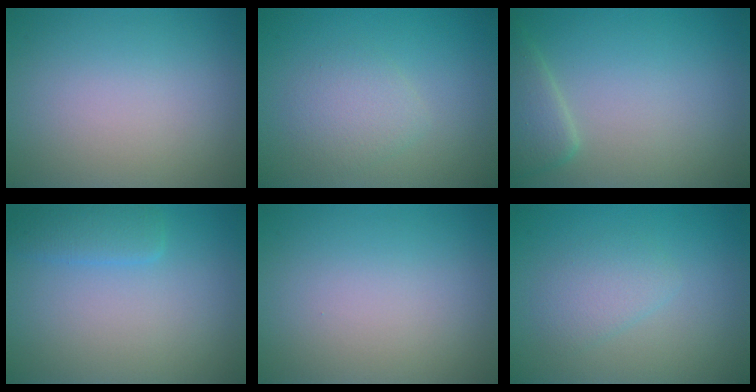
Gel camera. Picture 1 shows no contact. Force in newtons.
{"total": 2.3, "press": 2.3, "slide": 0.1}
{"total": 2.5, "press": 2.5, "slide": 0.3}
{"total": 1.8, "press": 1.8, "slide": 0.0}
{"total": 0.0}
{"total": 2.0, "press": 2.0, "slide": 0.1}